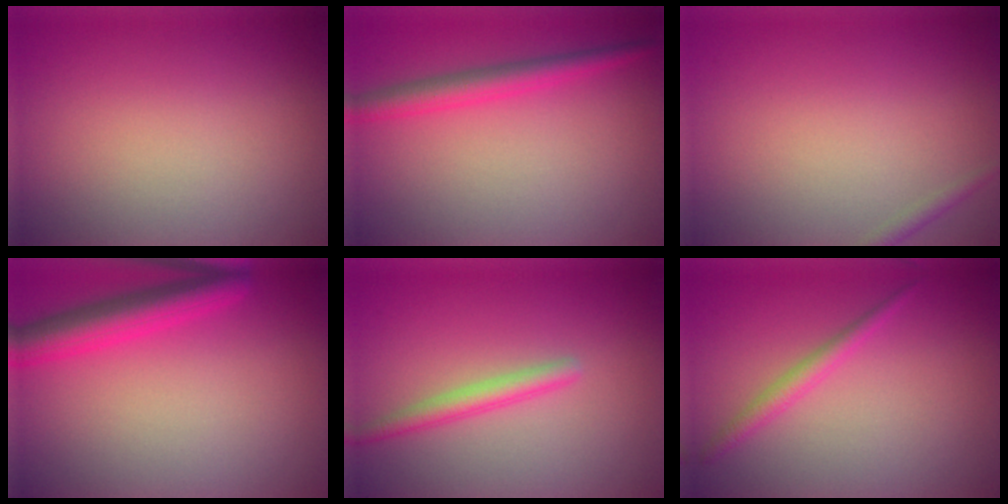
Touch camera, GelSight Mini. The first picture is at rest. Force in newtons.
{"total": 2.9, "press": 2.9, "slide": 0.1}
{"total": 0.8, "press": 0.8, "slide": 0.1}
{"total": 4.5, "press": 4.5, "slide": 0.2}
{"total": 2.0, "press": 2.0, "slide": 0.1}
{"total": 1.6, "press": 1.6, "slide": 0.1}